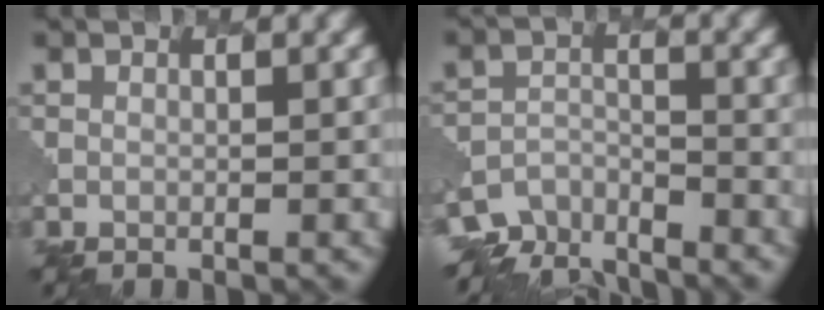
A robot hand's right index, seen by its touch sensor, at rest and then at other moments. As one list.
[{"total": 4.8, "force": [-4.7, 1.2, 0.3], "torque": [-0.008, -0.014, -0.086]}]